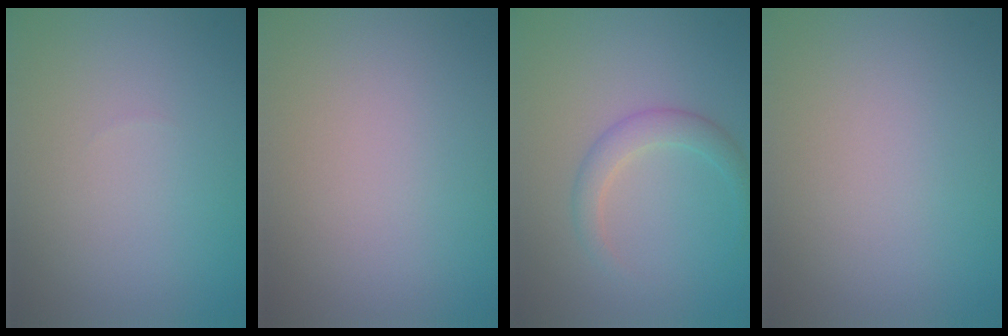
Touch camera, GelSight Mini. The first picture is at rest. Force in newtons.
{"total": 0.0}
{"total": 2.2, "press": 2.2, "slide": 0.1}
{"total": 0.0}